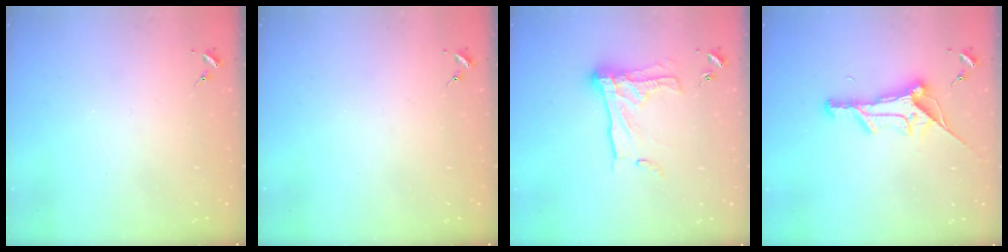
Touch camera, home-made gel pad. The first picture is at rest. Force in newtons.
{"total": 0.0}
{"total": 15.9, "press": 15.9, "slide": 1.2}
{"total": 15.9, "press": 15.9, "slide": 0.7}